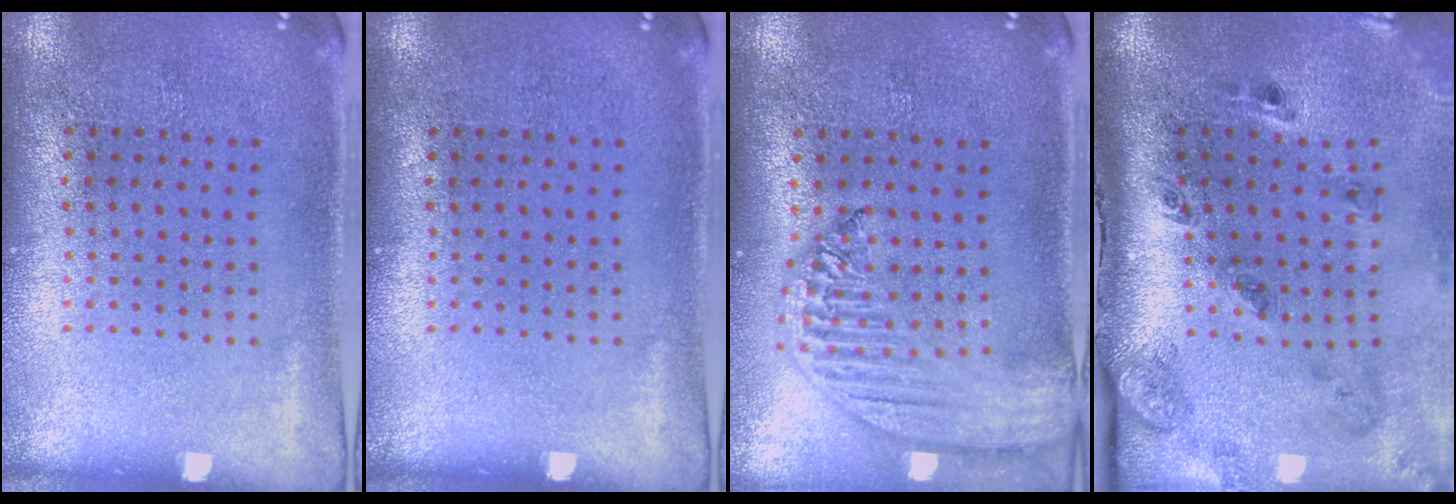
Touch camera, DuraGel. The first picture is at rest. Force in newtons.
{"total": 0.0}
{"total": 2.6, "press": 2.1, "slide": 1.4}
{"total": 3.3, "press": 2.0, "slide": 2.7}